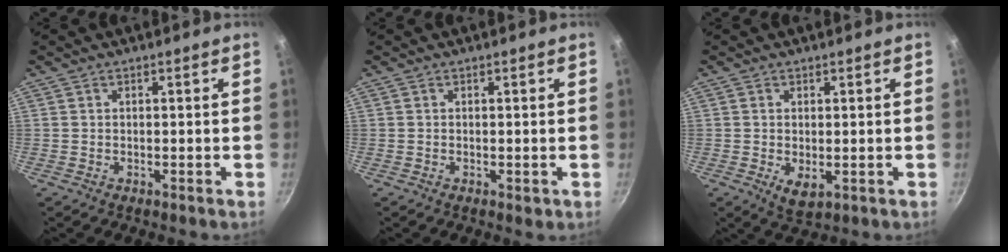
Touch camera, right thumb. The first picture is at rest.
{"total": 0.8, "force": [-0.2, 0.3, 0.7], "torque": [-0.009, -0.002, -0.003]}
{"total": 3.9, "force": [-0.4, 2.1, 3.2], "torque": [-0.054, -0.014, -0.002]}